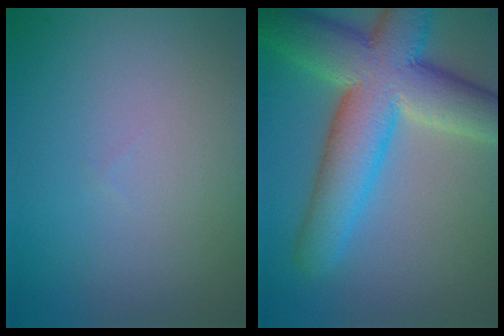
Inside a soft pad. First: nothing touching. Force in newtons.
{"total": 10.9, "press": 10.9, "slide": 0.4}